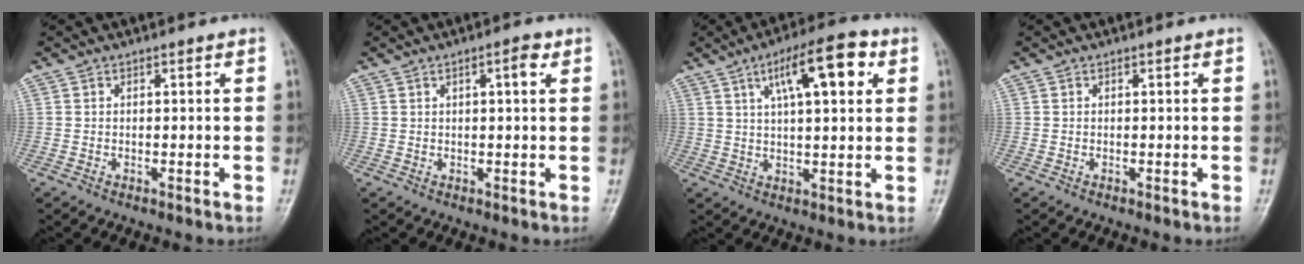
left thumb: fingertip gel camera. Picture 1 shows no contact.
{"total": 2.7, "force": [1.2, 0.6, 2.4], "torque": [-0.037, 0.001, 0.017]}
{"total": 12.6, "force": [5.1, 4.1, 10.8], "torque": [-0.155, 0.006, 0.077]}
{"total": 0.0}